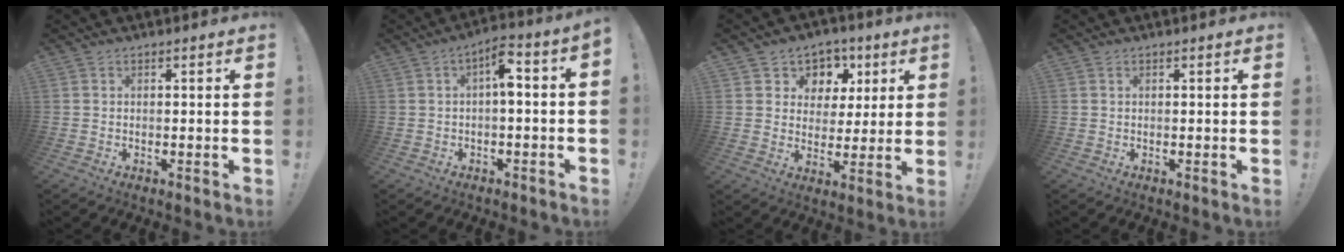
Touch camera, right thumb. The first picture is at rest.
{"total": 6.6, "force": [0.1, 1.8, 6.3], "torque": [-0.094, -0.004, -0.003]}
{"total": 7.7, "force": [2.8, 7.0, 1.7], "torque": [-0.023, -0.021, 0.058]}
{"total": 0.0}